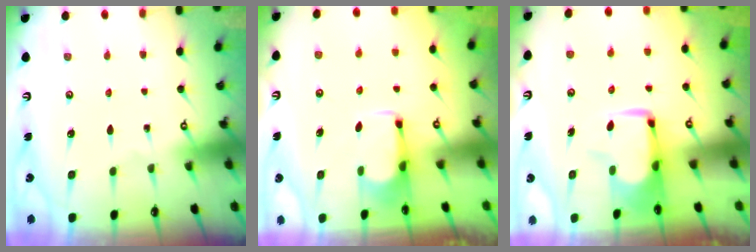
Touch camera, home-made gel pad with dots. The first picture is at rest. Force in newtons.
{"total": 2.5, "press": 2.3, "slide": 0.9}
{"total": 0.8, "press": 0.5, "slide": 0.6}